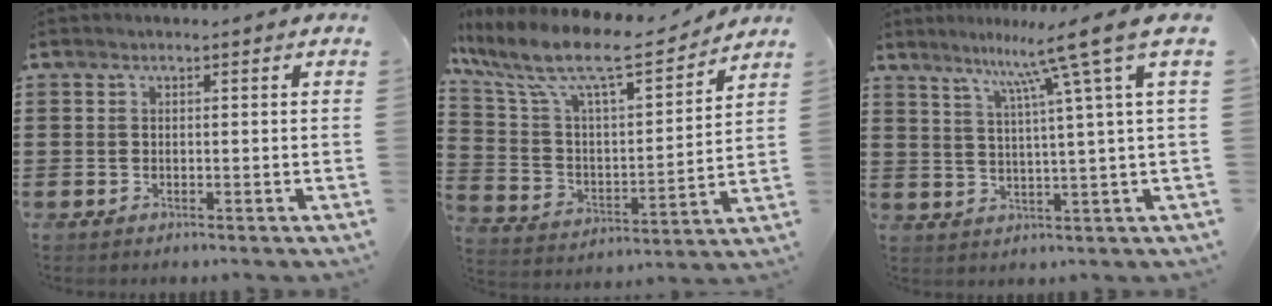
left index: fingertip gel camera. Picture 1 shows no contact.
{"total": 11.3, "force": [9.0, 2.2, 6.5], "torque": [-0.170, -0.057, 0.148]}
{"total": 9.1, "force": [5.2, -2.0, 7.1], "torque": [-0.138, -0.024, 0.073]}